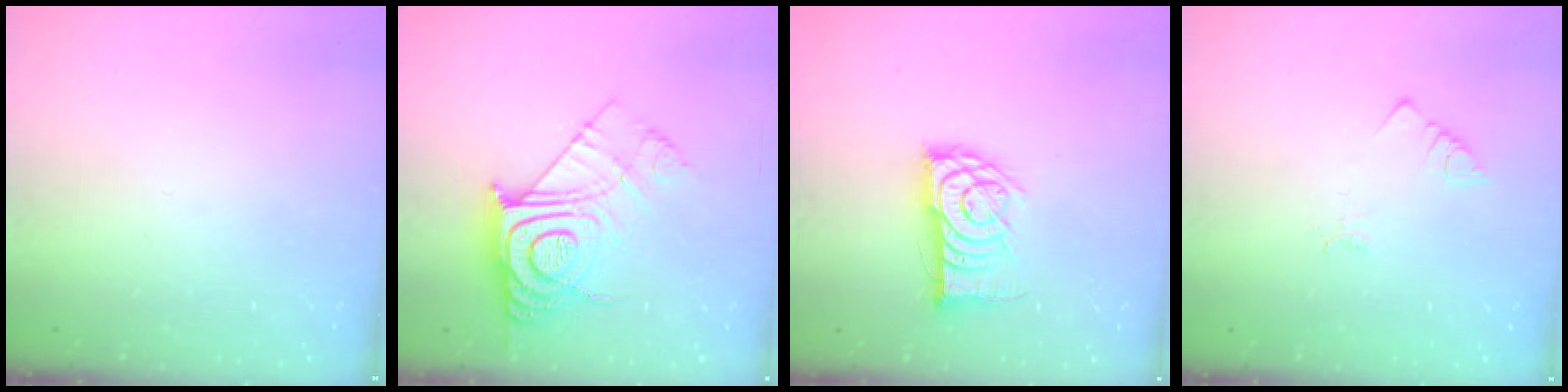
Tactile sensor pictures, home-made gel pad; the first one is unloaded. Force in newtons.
{"total": 15.3, "press": 15.2, "slide": 1.1}
{"total": 11.9, "press": 11.9, "slide": 0.8}
{"total": 1.4, "press": 1.4, "slide": 0.3}